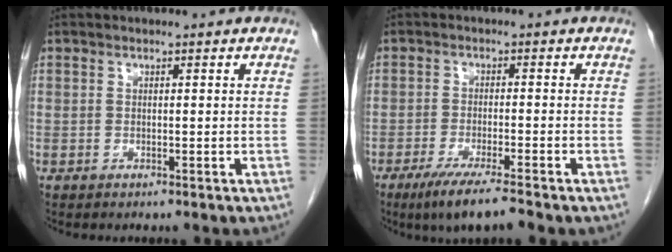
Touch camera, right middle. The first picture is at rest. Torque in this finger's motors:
{"motor_torque": [0.51, -0.34, 0.05, 0.07]}